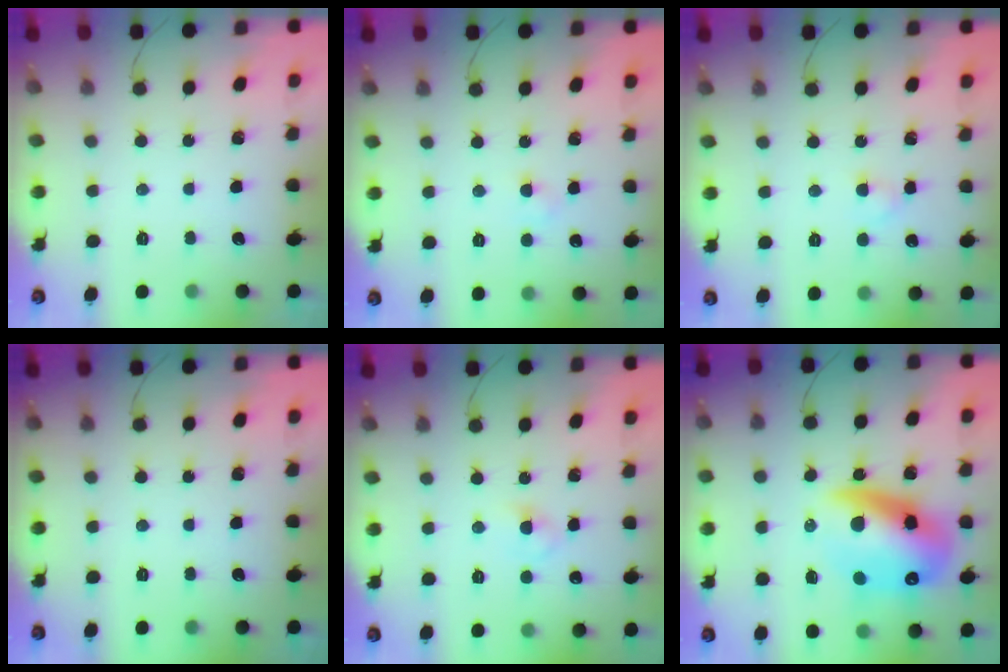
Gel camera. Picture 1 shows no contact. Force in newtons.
{"total": 1.9, "press": 1.7, "slide": 0.8}
{"total": 2.3, "press": 2.0, "slide": 1.0}
{"total": 0.0}
{"total": 2.9, "press": 2.7, "slide": 1.2}
{"total": 20.5, "press": 19.9, "slide": 5.3}